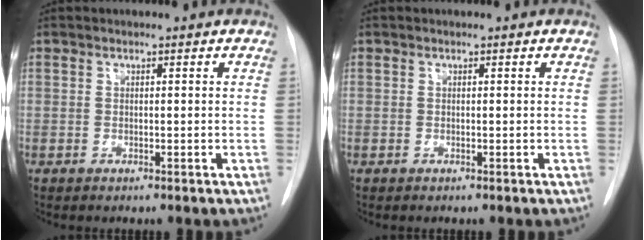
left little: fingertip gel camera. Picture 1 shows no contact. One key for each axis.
{"total": 0.0}